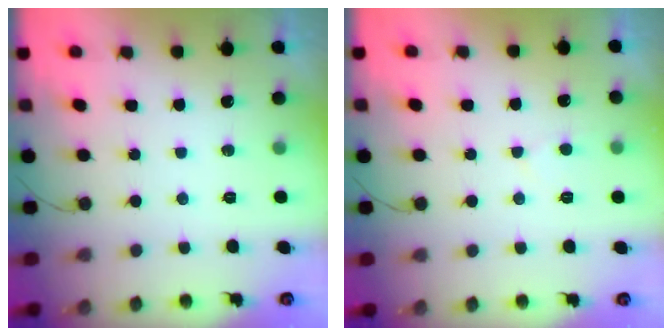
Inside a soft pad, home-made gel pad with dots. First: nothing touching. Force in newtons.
{"total": 2.6, "press": 2.5, "slide": 0.3}